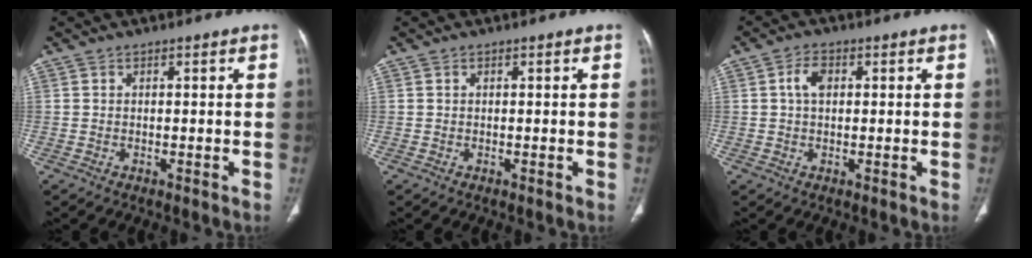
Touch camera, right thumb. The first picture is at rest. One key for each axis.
{"total": 0.0}
{"total": 3.5, "fx": 0.7, "fy": 2.2, "fz": 2.6, "tx": -0.051, "ty": 0.008, "tz": 0.012}